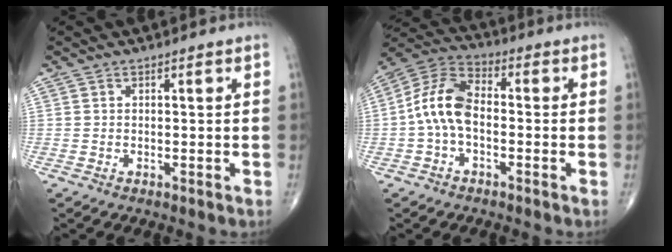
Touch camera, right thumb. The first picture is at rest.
{"total": 10.1, "force": [-1.1, 5.9, 8.1], "torque": [-0.155, 0.034, -0.034]}